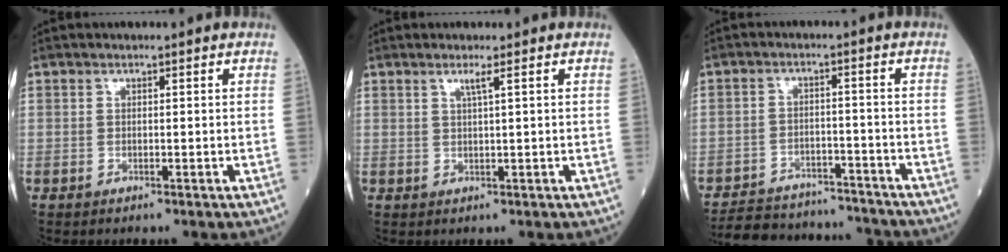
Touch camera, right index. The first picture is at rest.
{"total": 1.5, "force": [0.8, -0.5, 1.2], "torque": [-0.029, -0.005, 0.017]}
{"total": 14.1, "force": [-13.3, 4.0, 2.8], "torque": [-0.050, 0.020, -0.184]}